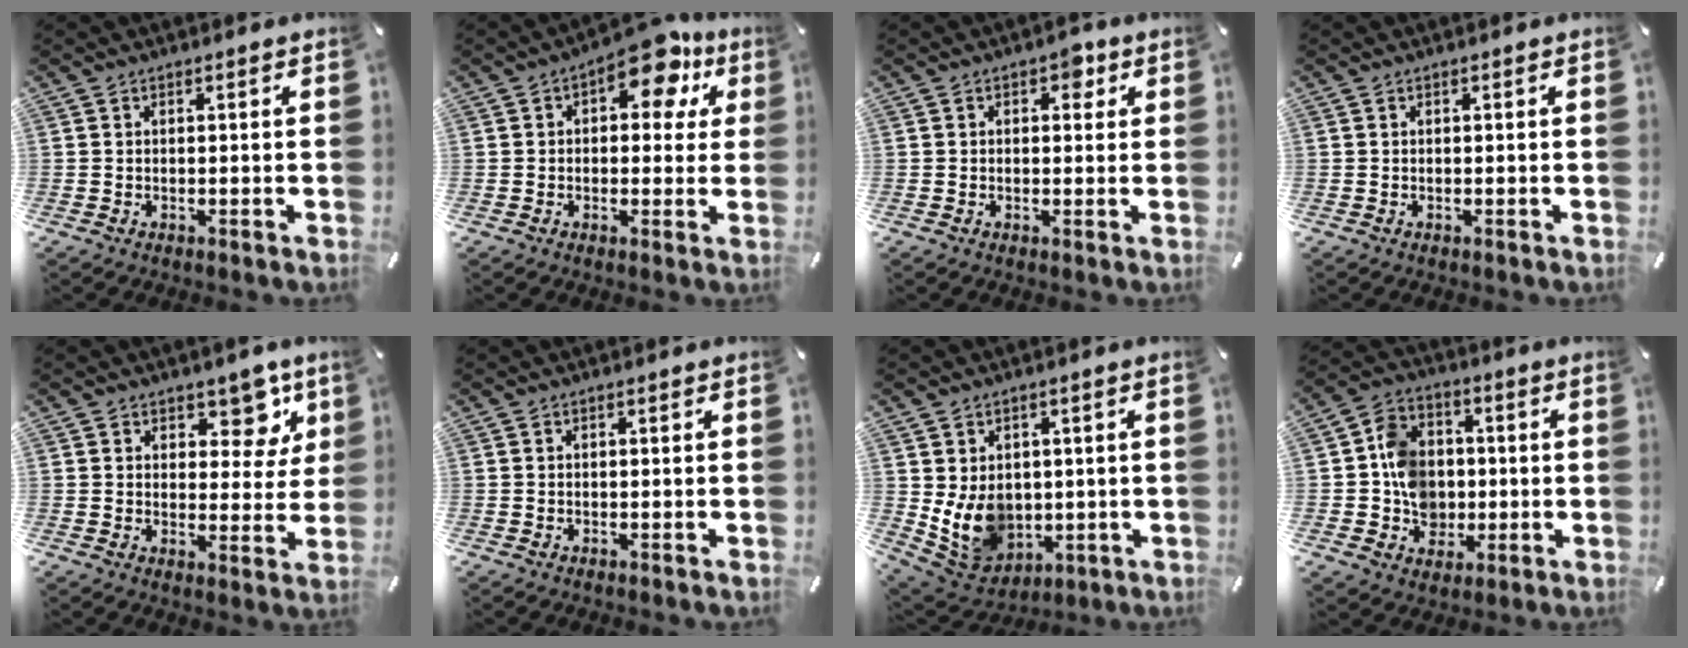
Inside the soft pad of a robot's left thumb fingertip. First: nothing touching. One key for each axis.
{"total": 11.3, "fx": 5.9, "fy": 5.6, "fz": 7.8, "tx": -0.090, "ty": -0.032, "tz": 0.095}
{"total": 3.7, "fx": 1.3, "fy": 2.4, "fz": 2.4, "tx": -0.020, "ty": -0.003, "tz": 0.013}
{"total": 0.0}
{"total": 9.3, "fx": 5.5, "fy": 5.6, "fz": 4.9, "tx": -0.045, "ty": -0.038, "tz": 0.091}
{"total": 0.0}
{"total": 10.7, "fx": 1.0, "fy": 9.4, "fz": 5.1, "tx": -0.118, "ty": -0.019, "tz": 0.027}
{"total": 11.3, "fx": -0.6, "fy": 10.2, "fz": 4.8, "tx": -0.092, "ty": 0.021, "tz": 0.000}